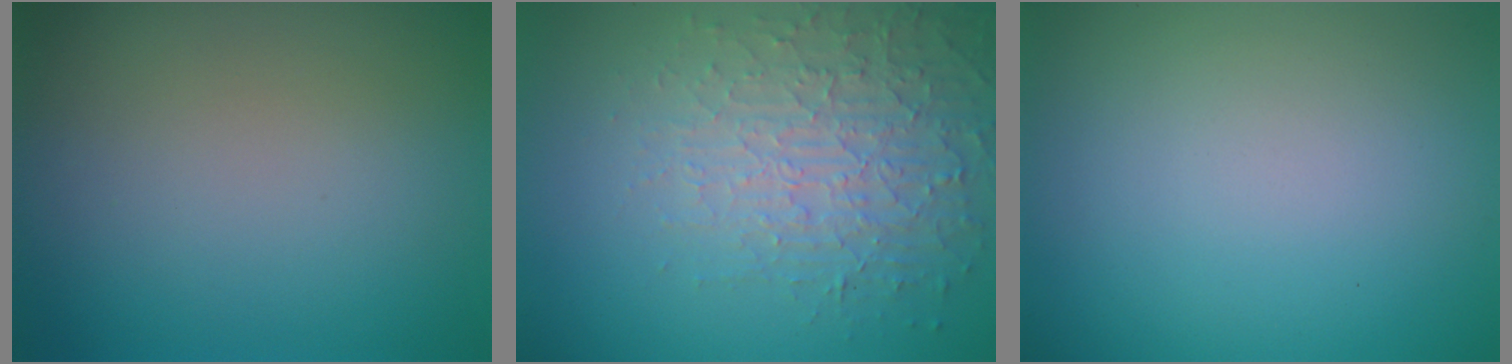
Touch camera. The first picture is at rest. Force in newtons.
{"total": 3.9, "press": 3.9, "slide": 0.3}
{"total": 0.0}